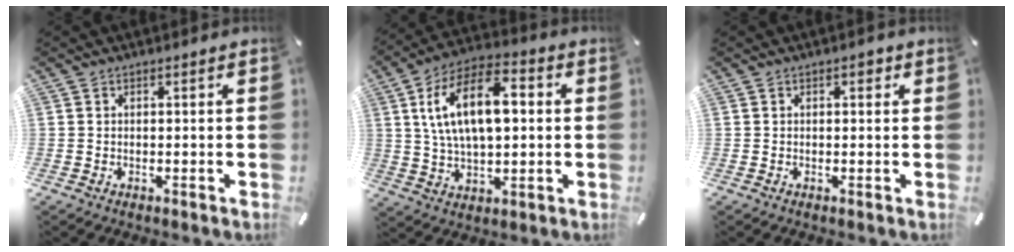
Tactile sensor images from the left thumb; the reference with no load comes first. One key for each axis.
{"total": 16.0, "fx": 3.8, "fy": 8.7, "fz": 12.9, "tx": -0.245, "ty": 0.006, "tz": 0.062}
{"total": 1.4, "fx": 0.5, "fy": 0.9, "fz": 1.0, "tx": -0.012, "ty": 0.003, "tz": 0.006}